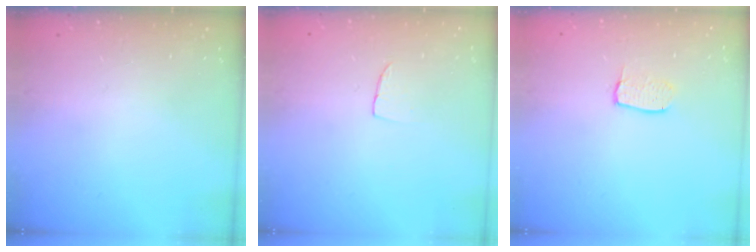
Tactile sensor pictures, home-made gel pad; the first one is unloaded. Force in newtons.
{"total": 3.8, "press": 3.7, "slide": 0.2}
{"total": 5.5, "press": 5.5, "slide": 0.2}